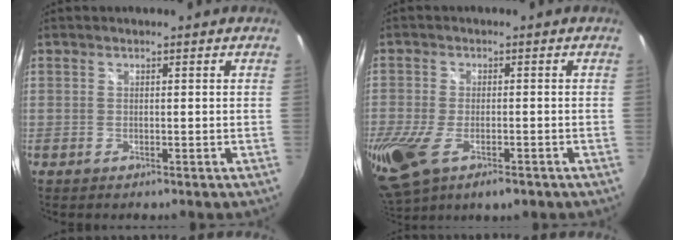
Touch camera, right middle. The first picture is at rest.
{"total": 16.1, "force": [-7.7, 8.2, 11.6], "torque": [-0.279, -0.059, -0.125]}